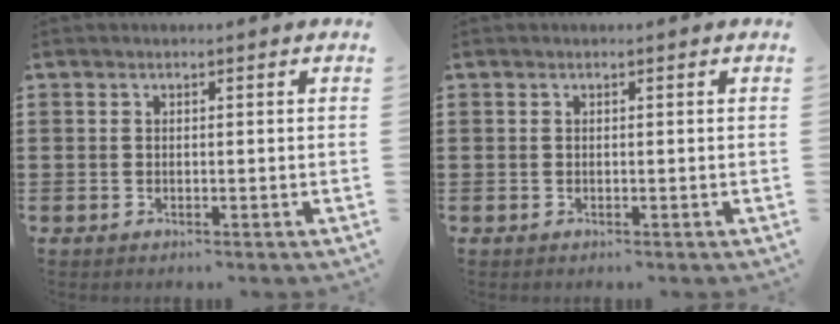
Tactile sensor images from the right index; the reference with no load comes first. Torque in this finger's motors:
{"motor_torque": [-0.28, 0.28, 0.00, 0.00]}